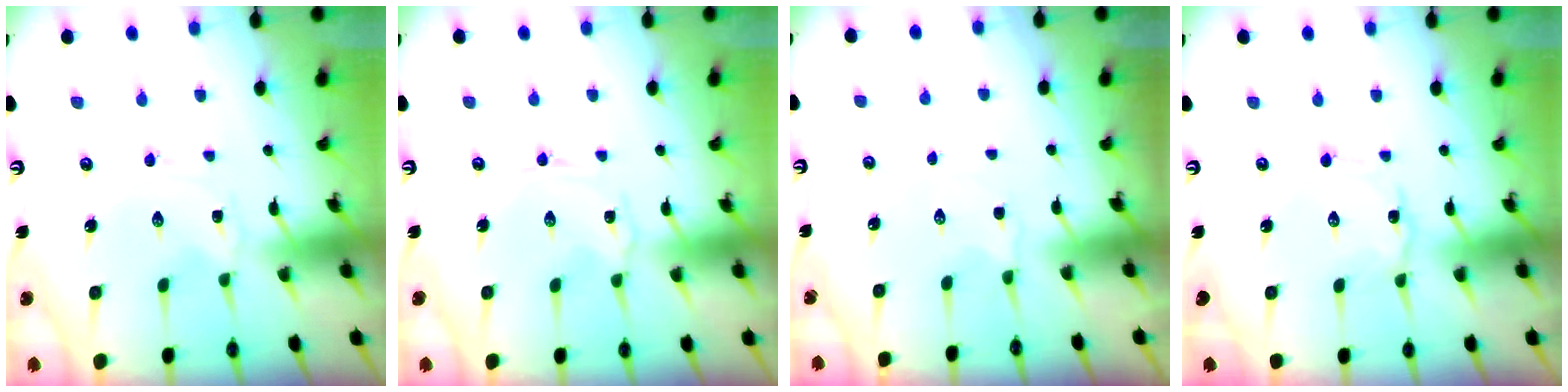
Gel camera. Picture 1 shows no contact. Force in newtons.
{"total": 0.8, "press": 0.8, "slide": 0.1}
{"total": 2.3, "press": 2.0, "slide": 1.2}
{"total": 1.1, "press": 1.1, "slide": 0.1}